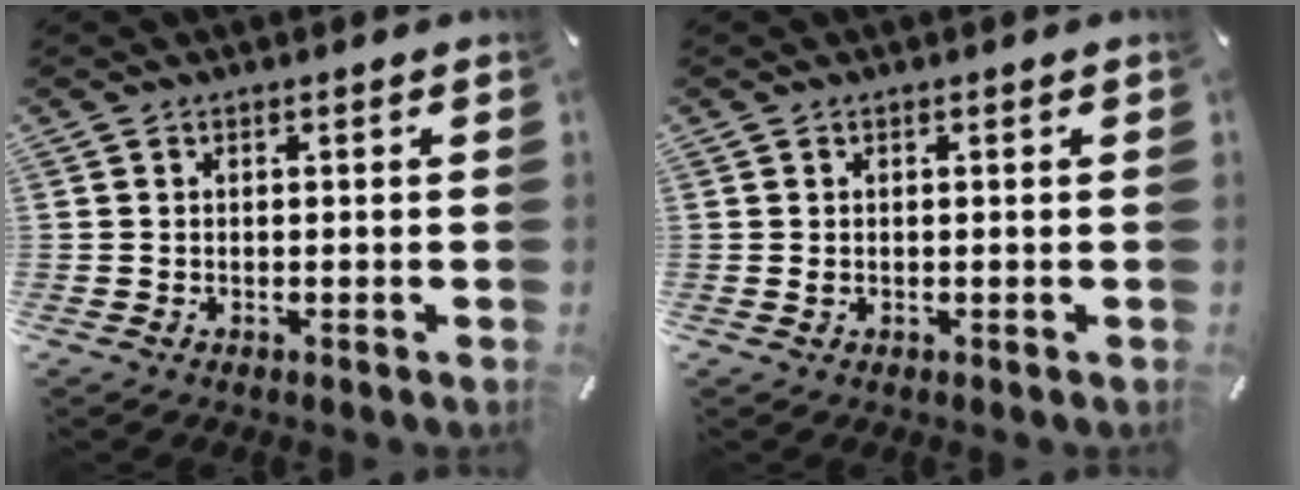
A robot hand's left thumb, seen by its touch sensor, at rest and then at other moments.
{"total": 0.6, "force": [0.1, 0.2, 0.5], "torque": [-0.010, -0.001, 0.002]}